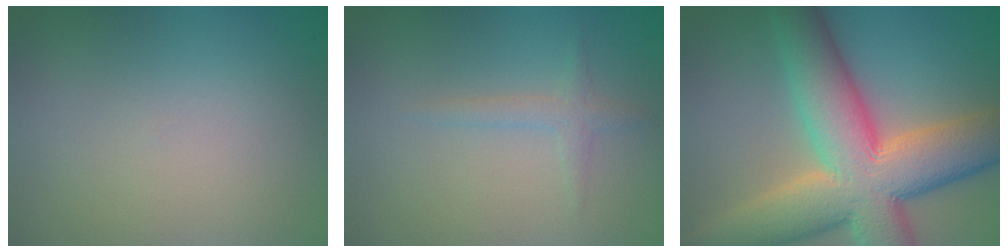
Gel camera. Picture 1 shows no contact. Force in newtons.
{"total": 1.3, "press": 1.2, "slide": 0.0}
{"total": 13.7, "press": 13.7, "slide": 0.9}